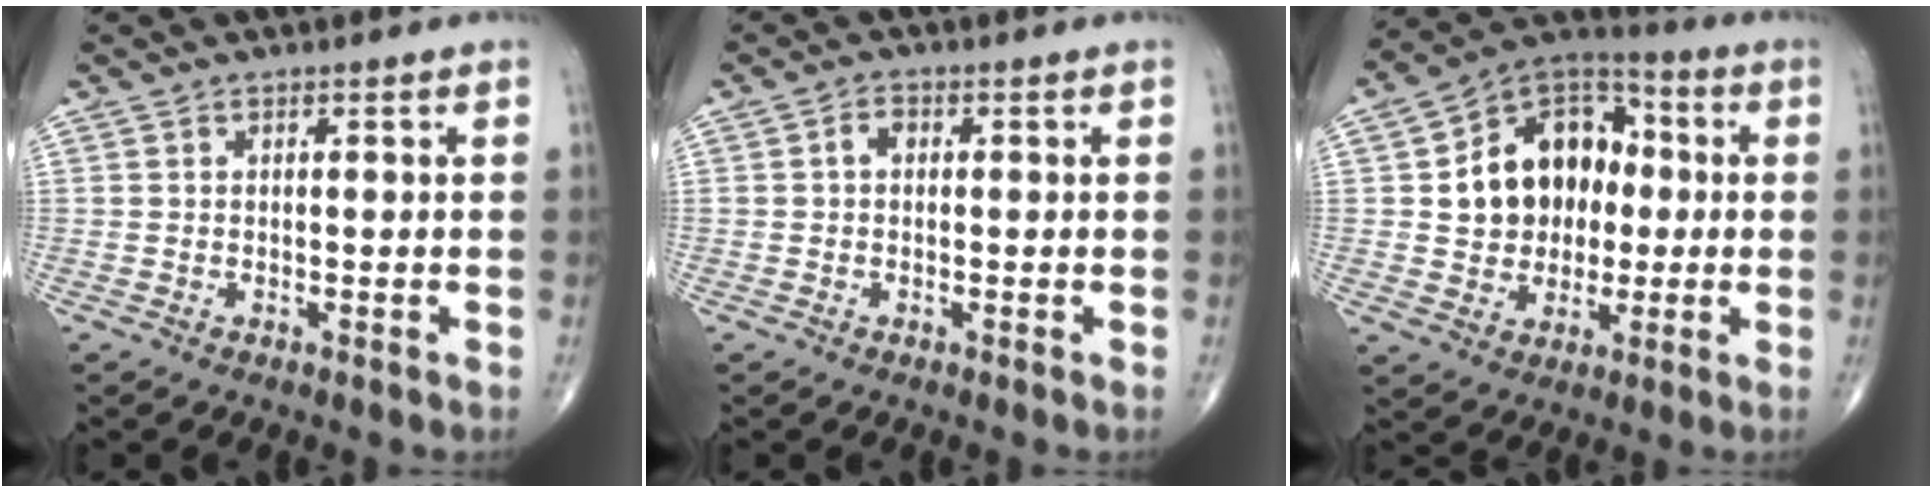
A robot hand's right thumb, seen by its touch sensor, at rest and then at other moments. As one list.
[{"total": 1.9, "force": [0.1, 1.4, 1.3], "torque": [-0.019, 0.008, 0.000]}, {"total": 16.6, "force": [1.1, 13.0, 10.3], "torque": [-0.116, 0.027, 0.015]}]